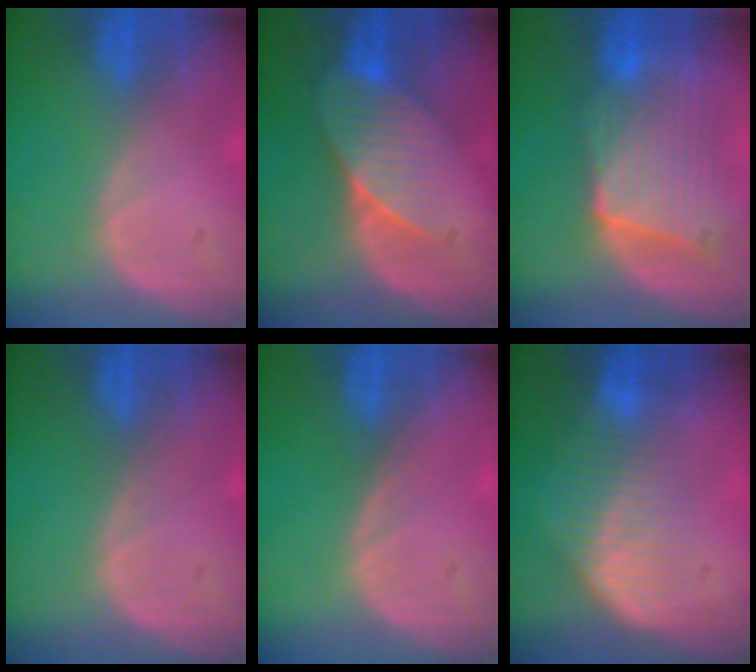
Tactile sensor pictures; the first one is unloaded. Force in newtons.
{"total": 7.4, "press": 6.9, "slide": 2.6}
{"total": 9.7, "press": 8.8, "slide": 4.1}
{"total": 0.0}
{"total": 0.0}
{"total": 6.5, "press": 5.9, "slide": 2.7}